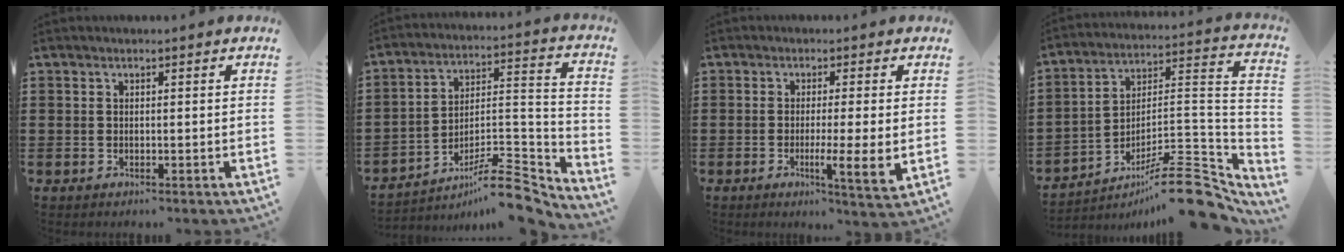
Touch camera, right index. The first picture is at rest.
{"total": 9.7, "force": [-7.5, 2.7, 5.5], "torque": [-0.077, 0.027, -0.140]}
{"total": 5.5, "force": [-1.0, -0.1, 5.4], "torque": [-0.094, -0.016, -0.016]}
{"total": 12.9, "force": [-9.3, 3.1, 8.4], "torque": [-0.120, 0.035, -0.168]}